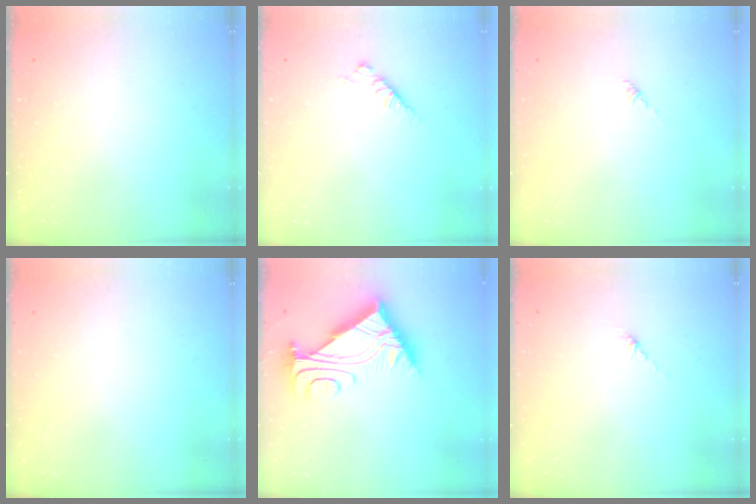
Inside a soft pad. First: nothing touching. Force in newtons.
{"total": 2.9, "press": 2.8, "slide": 0.7}
{"total": 0.0}
{"total": 0.0}
{"total": 10.8, "press": 10.7, "slide": 0.9}
{"total": 2.7, "press": 2.7, "slide": 0.7}